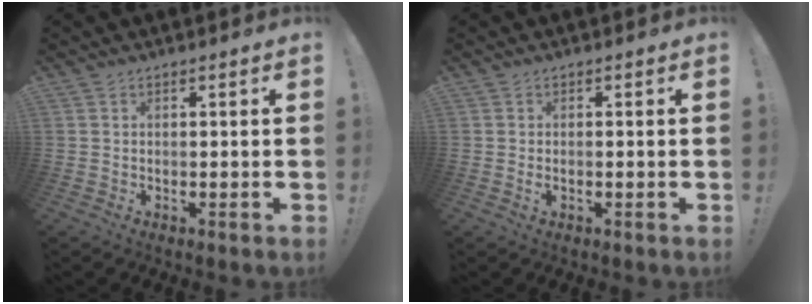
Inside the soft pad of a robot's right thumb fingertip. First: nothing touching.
{"total": 0.7, "force": [-0.1, 0.2, 0.7], "torque": [-0.005, -0.003, -0.003]}